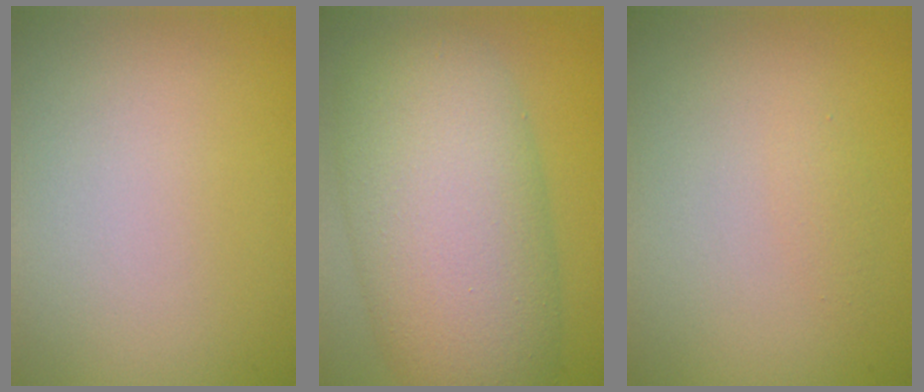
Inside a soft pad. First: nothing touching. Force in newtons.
{"total": 11.5, "press": 11.5, "slide": 0.3}
{"total": 0.7, "press": 0.7, "slide": 0.0}